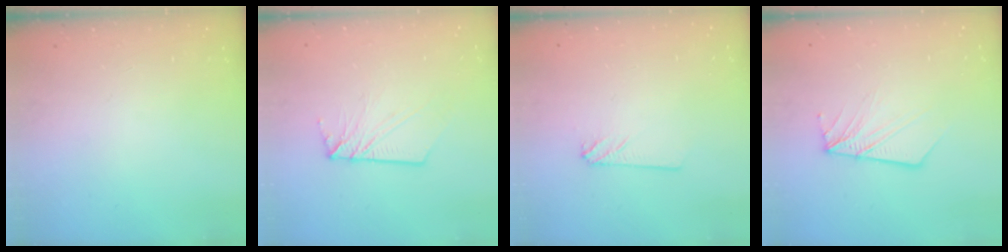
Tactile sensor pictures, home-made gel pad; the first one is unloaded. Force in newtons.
{"total": 5.5, "press": 5.5, "slide": 0.1}
{"total": 2.4, "press": 2.4, "slide": 0.2}
{"total": 9.3, "press": 9.2, "slide": 1.3}